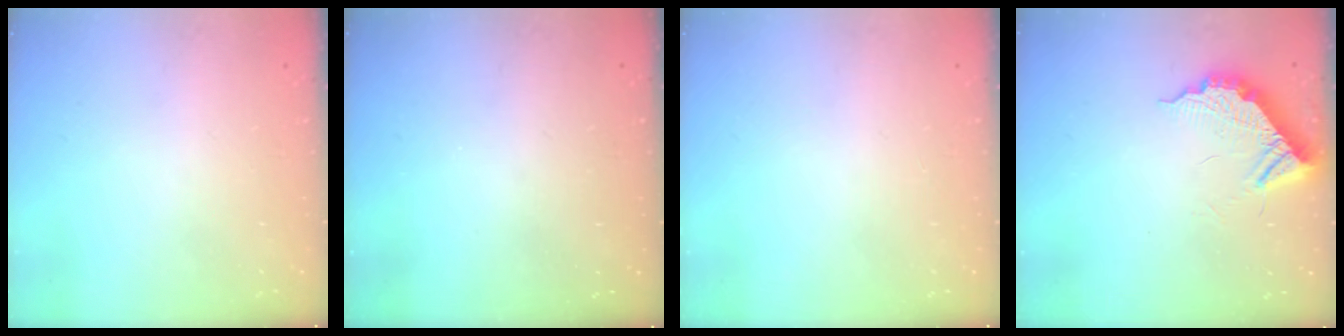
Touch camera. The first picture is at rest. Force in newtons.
{"total": 2.9, "press": 2.8, "slide": 0.8}
{"total": 0.0}
{"total": 10.5, "press": 10.5, "slide": 0.6}